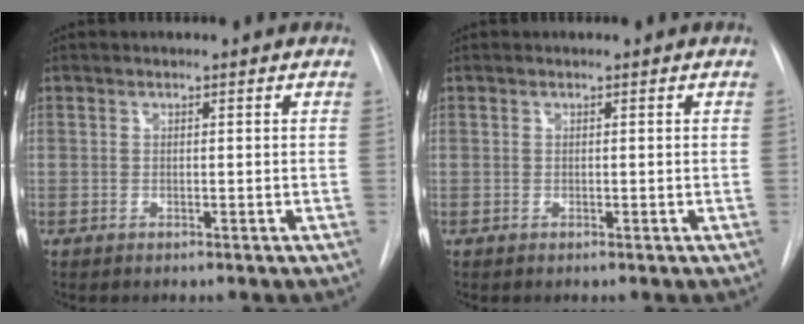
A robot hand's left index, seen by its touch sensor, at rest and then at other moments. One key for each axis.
{"total": 0.0}